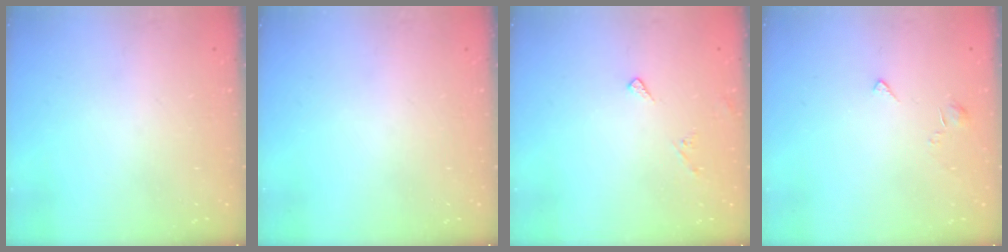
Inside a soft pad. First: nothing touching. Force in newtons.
{"total": 0.0}
{"total": 5.0, "press": 5.0, "slide": 0.4}
{"total": 2.7, "press": 2.6, "slide": 0.5}